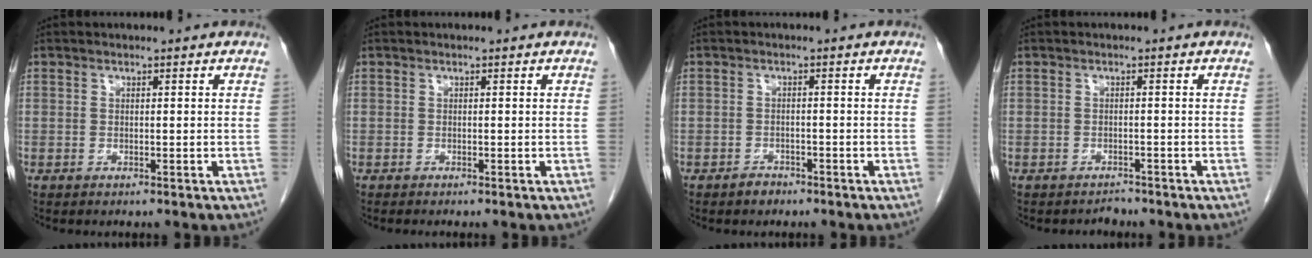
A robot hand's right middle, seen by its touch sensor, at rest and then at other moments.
{"total": 0.6, "force": [-0.5, -0.1, 0.3], "torque": [0.000, 0.001, -0.009]}
{"total": 1.6, "force": [-1.3, 0.8, 0.3], "torque": [-0.007, 0.002, -0.020]}
{"total": 1.2, "force": [-1.1, 0.4, -0.4], "torque": [0.006, -0.003, -0.019]}